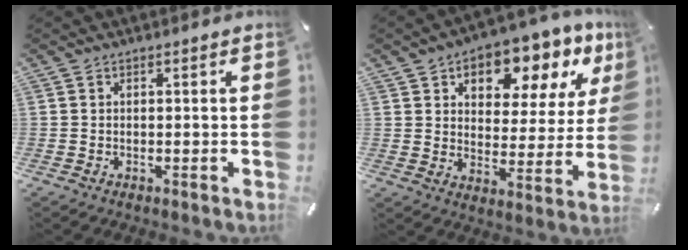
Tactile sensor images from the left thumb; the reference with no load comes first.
{"total": 11.1, "force": [7.2, 6.4, 5.4], "torque": [-0.067, -0.058, 0.122]}